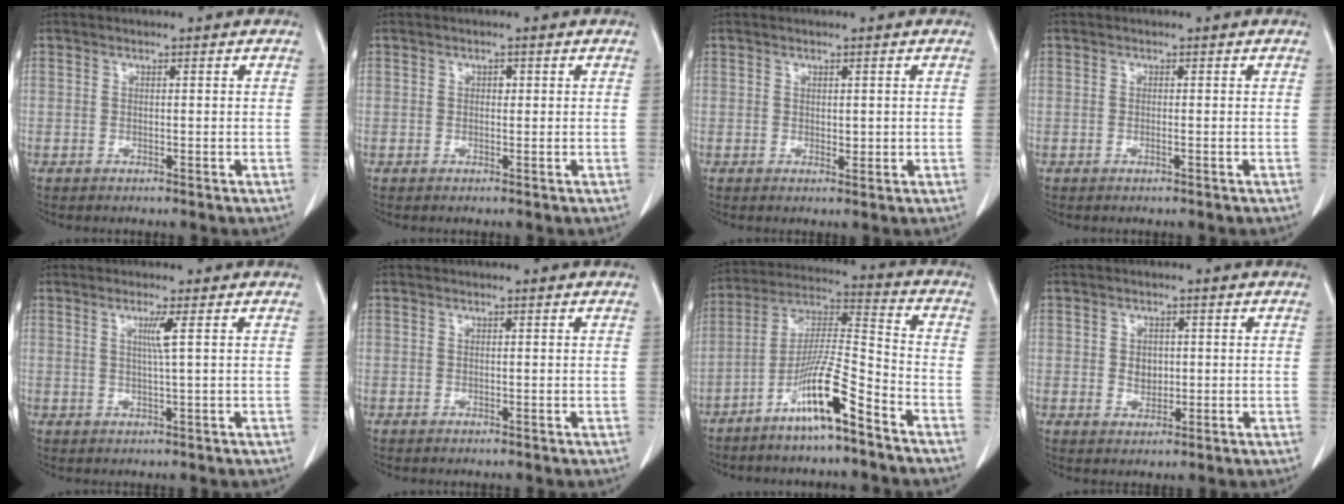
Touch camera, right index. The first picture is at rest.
{"total": 0.7, "force": [0.2, 0.5, 0.5], "torque": [-0.006, 0.002, 0.002]}
{"total": 1.2, "force": [0.1, 0.7, 1.0], "torque": [-0.013, -0.004, 0.005]}
{"total": 0.5, "force": [-0.2, -0.1, 0.5], "torque": [-0.009, -0.001, -0.002]}
{"total": 2.5, "force": [0.7, -0.8, 2.2], "torque": [-0.046, -0.004, 0.016]}
{"total": 0.0}
{"total": 12.0, "force": [-7.5, 0.5, 9.4], "torque": [-0.183, -0.005, -0.146]}
{"total": 2.6, "force": [0.1, 2.0, 1.6], "torque": [-0.023, 0.001, 0.005]}